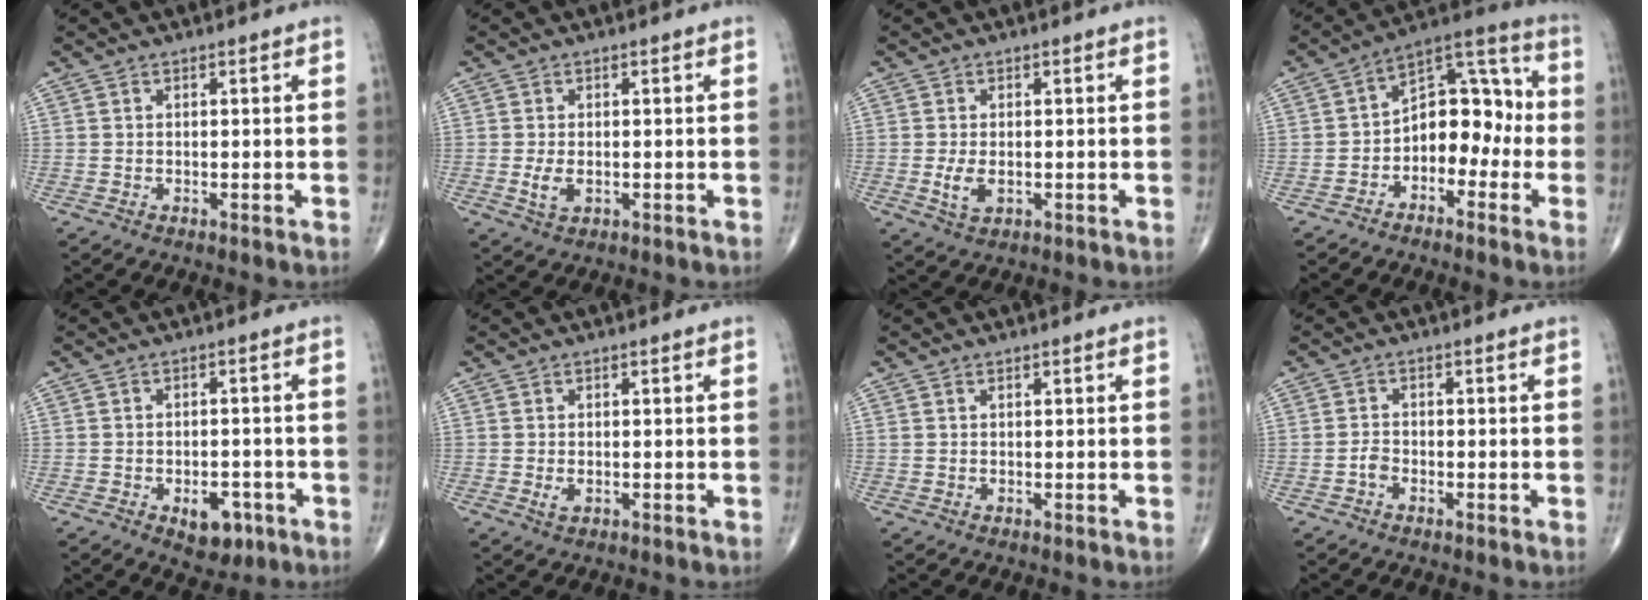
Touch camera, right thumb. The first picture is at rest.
{"total": 3.0, "force": [-0.5, 1.7, 2.5], "torque": [-0.051, -0.006, -0.007]}
{"total": 3.6, "force": [-0.6, 2.0, 3.0], "torque": [-0.060, -0.007, -0.008]}
{"total": 12.0, "force": [-2.4, 7.8, 8.9], "torque": [-0.094, 0.050, -0.053]}
{"total": 6.0, "force": [-2.6, 3.6, 4.0], "torque": [-0.033, 0.015, -0.029]}
{"total": 1.5, "force": [-0.3, 0.9, 1.2], "torque": [-0.022, -0.004, -0.004]}
{"total": 0.0}
{"total": 1.6, "force": [-0.9, 0.9, 0.9], "torque": [-0.016, 0.006, -0.020]}